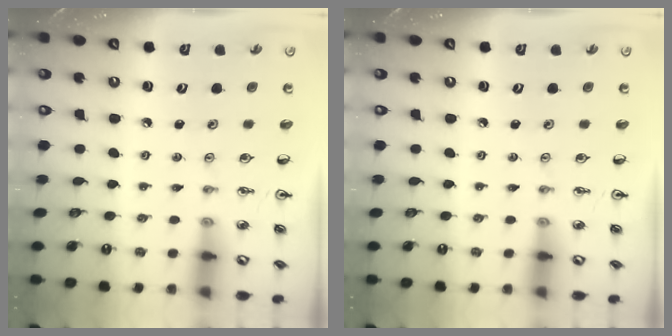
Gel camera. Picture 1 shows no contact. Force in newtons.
{"total": 0.0}